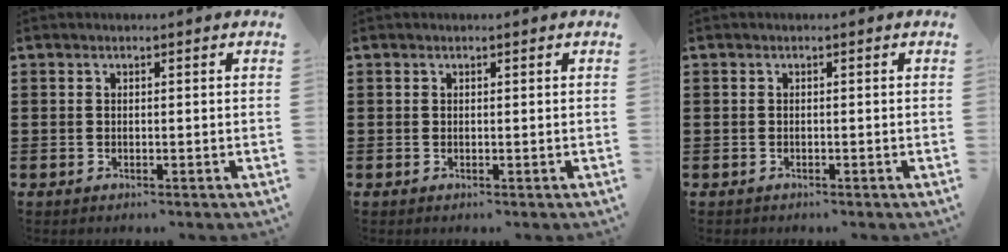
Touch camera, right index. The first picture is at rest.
{"total": 0.0}
{"total": 0.7, "force": [-0.4, 0.6, 0.0], "torque": [-0.001, 0.005, -0.011]}